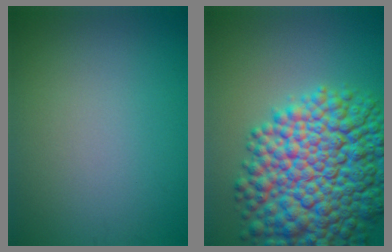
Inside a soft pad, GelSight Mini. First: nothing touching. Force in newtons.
{"total": 14.1, "press": 14.1, "slide": 0.3}